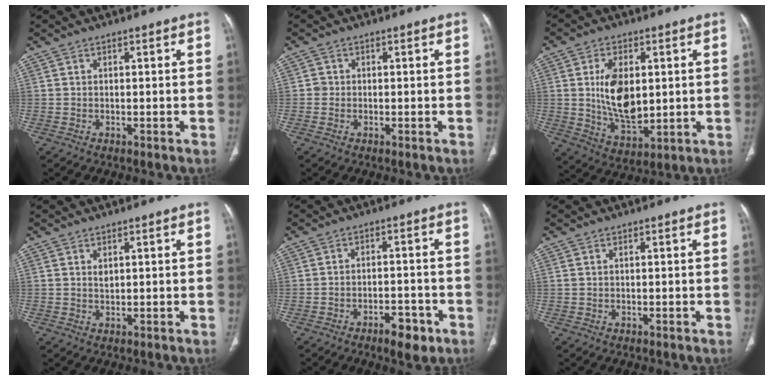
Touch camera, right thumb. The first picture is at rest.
{"total": 1.1, "force": [-0.1, 1.1, 0.2], "torque": [0.004, 0.004, -0.002]}
{"total": 12.3, "force": [1.6, 7.0, 10.0], "torque": [-0.162, -0.018, 0.040]}
{"total": 1.3, "force": [0.6, 0.7, 0.9], "torque": [-0.012, -0.003, 0.015]}
{"total": 5.9, "force": [-3.5, 2.5, 4.1], "torque": [-0.050, 0.020, -0.048]}
{"total": 0.5, "force": [0.2, 0.3, 0.4], "torque": [-0.012, 0.010, 0.008]}